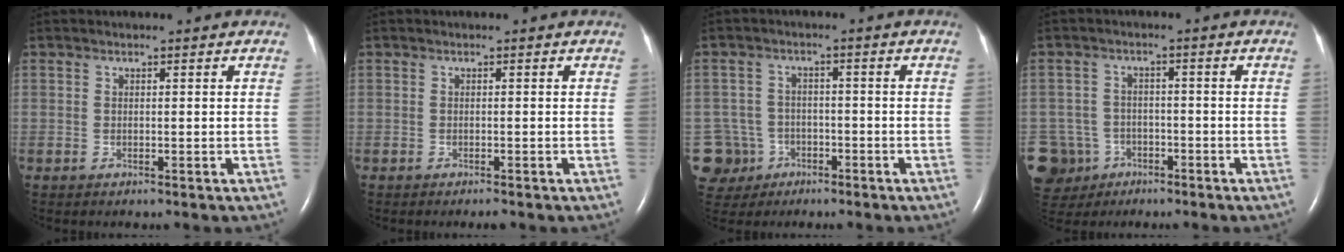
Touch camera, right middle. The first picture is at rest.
{"total": 0.7, "force": [-0.6, 0.0, 0.4], "torque": [-0.011, -0.002, -0.006]}
{"total": 7.3, "force": [-3.2, 6.5, 0.3], "torque": [-0.021, 0.009, -0.047]}
{"total": 10.3, "force": [-5.0, 8.9, 1.8], "torque": [-0.066, 0.013, -0.075]}